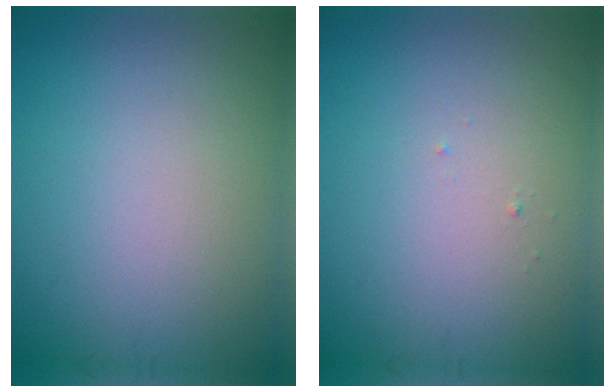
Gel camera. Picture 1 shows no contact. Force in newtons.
{"total": 0.0}